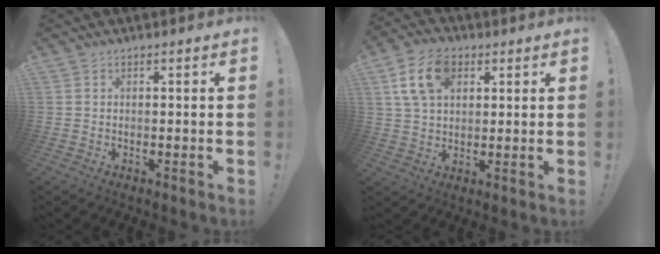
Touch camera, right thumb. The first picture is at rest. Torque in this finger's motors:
{"motor_torque": [-0.35, 0.74, 0.96, 0.22, 0.34]}